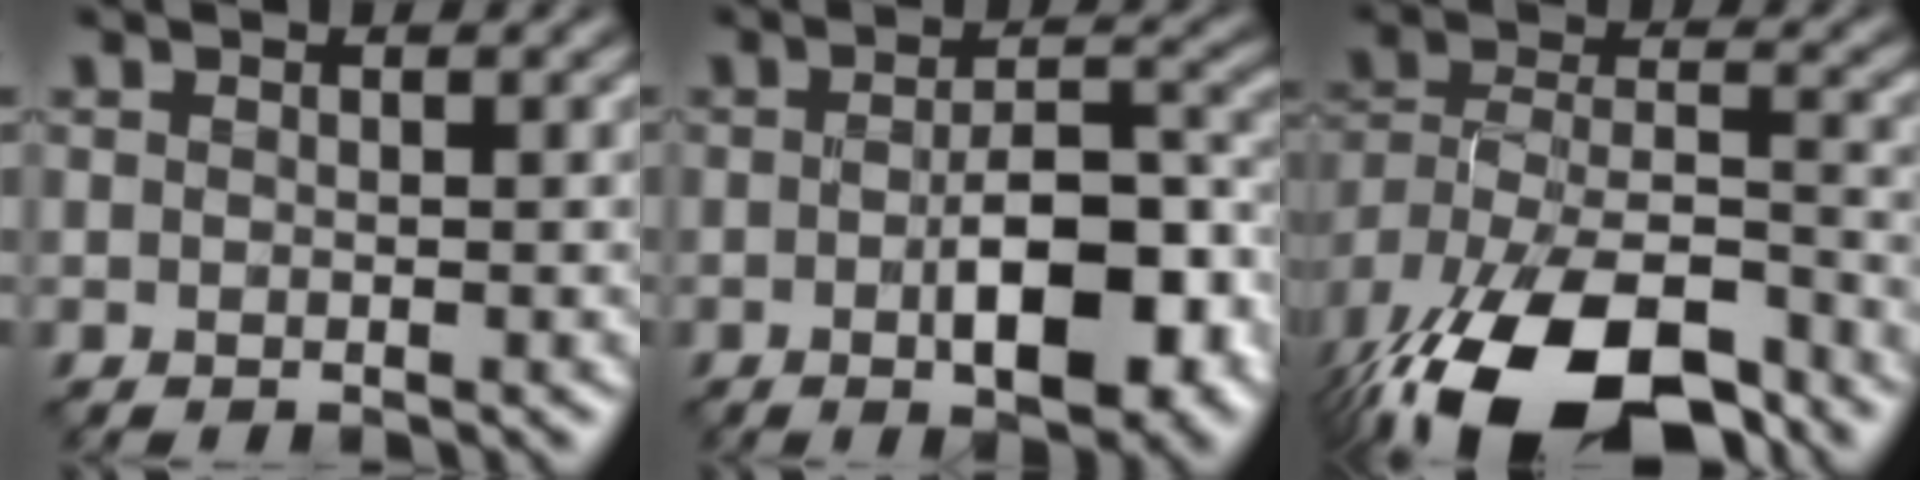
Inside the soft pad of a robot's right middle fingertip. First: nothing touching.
{"total": 7.5, "force": [-2.3, 2.6, 6.6], "torque": [-0.104, -0.003, -0.030]}
{"total": 15.4, "force": [-10.8, 6.7, 8.7], "torque": [-0.193, -0.042, -0.160]}